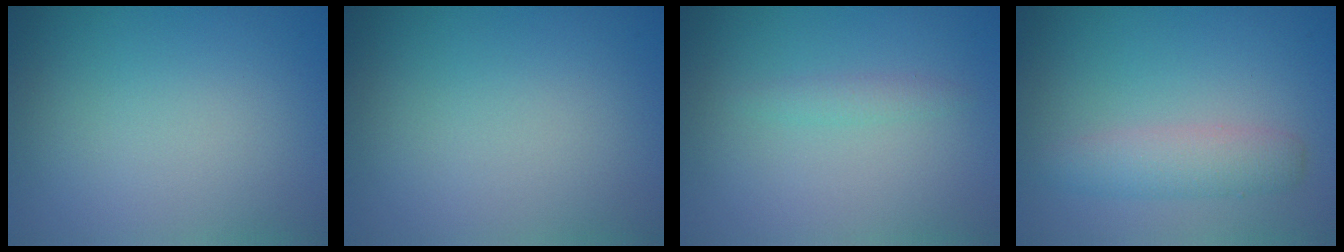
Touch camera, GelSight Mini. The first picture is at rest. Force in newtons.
{"total": 0.0}
{"total": 1.0, "press": 1.0, "slide": 0.0}
{"total": 2.9, "press": 2.9, "slide": 0.1}